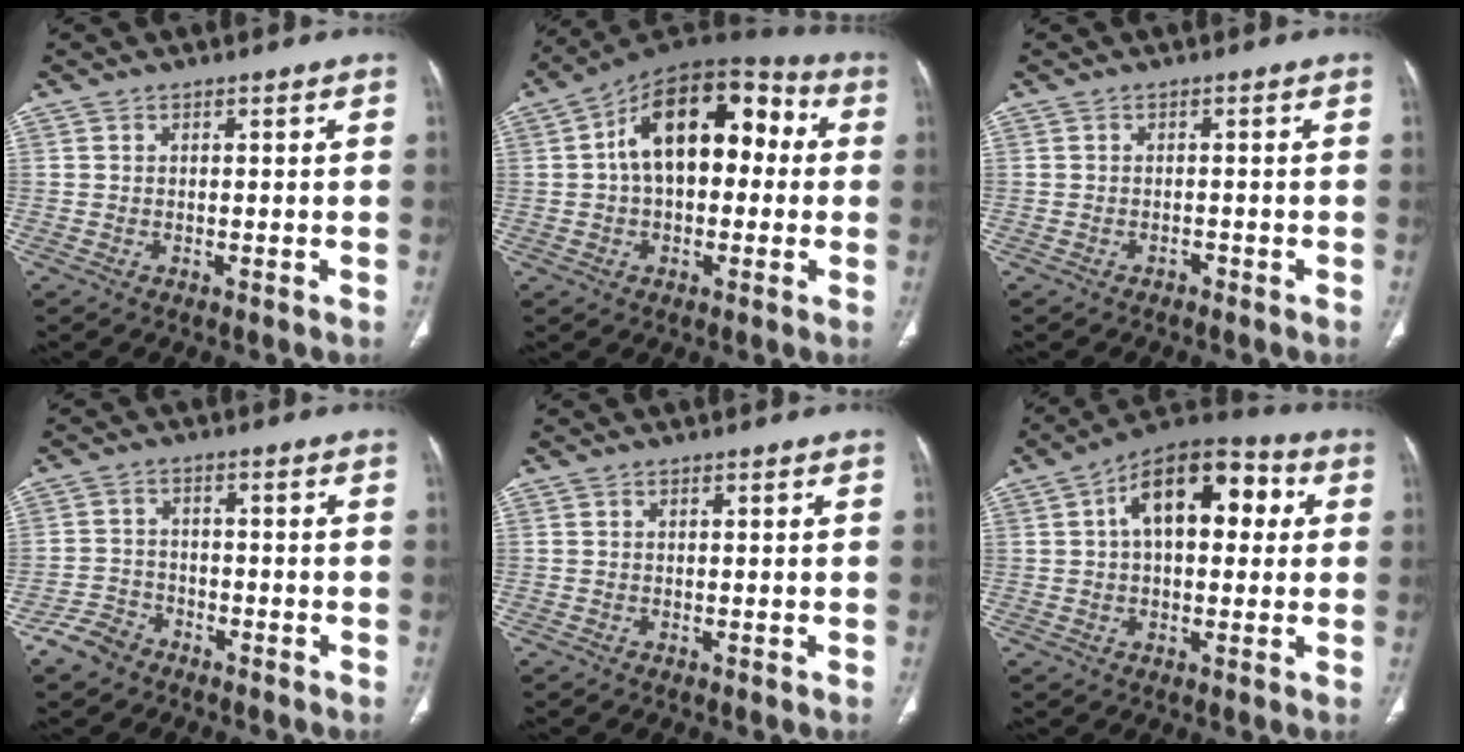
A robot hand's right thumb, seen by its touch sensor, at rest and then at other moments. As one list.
[{"total": 18.2, "force": [2.3, 10.9, 14.3], "torque": [-0.194, 0.050, 0.026]}, {"total": 0.7, "force": [-0.6, 0.4, 0.1], "torque": [-0.003, 0.004, -0.013]}, {"total": 4.9, "force": [-3.6, 3.1, 1.1], "torque": [-0.017, 0.020, -0.070]}, {"total": 0.0}, {"total": 16.0, "force": [3.7, 8.8, 12.8], "torque": [-0.166, 0.033, 0.048]}]